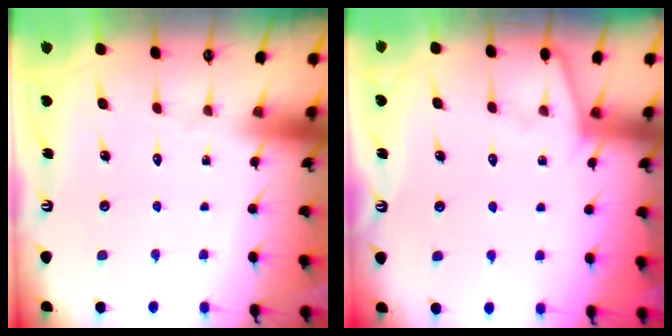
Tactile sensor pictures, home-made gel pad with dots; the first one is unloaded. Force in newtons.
{"total": 2.4, "press": 2.4, "slide": 0.3}